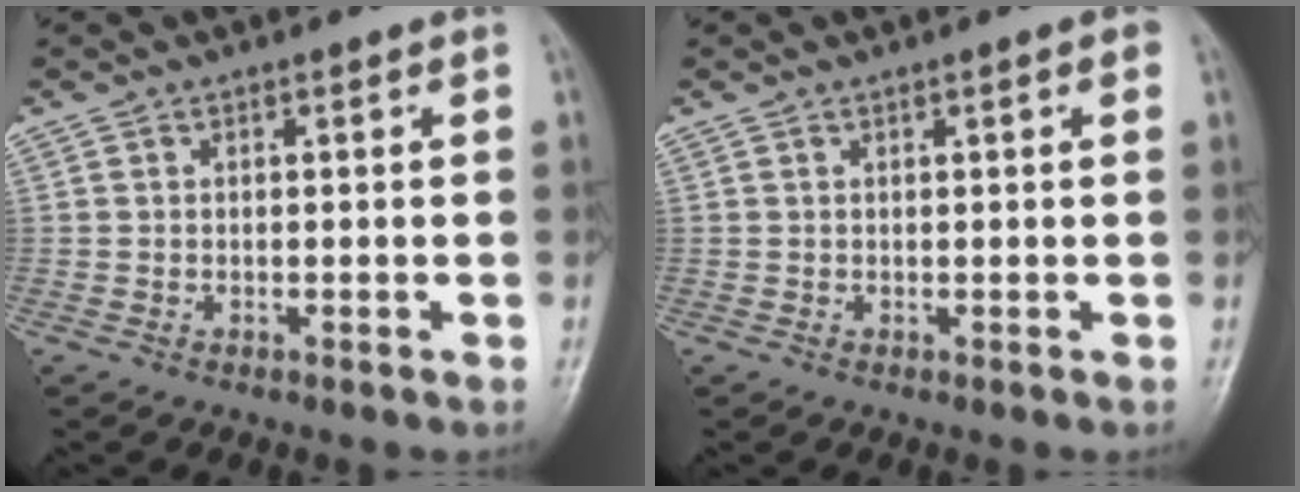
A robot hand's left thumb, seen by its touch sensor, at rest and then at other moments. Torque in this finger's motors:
{"motor_torque": [-0.17, -0.07, -0.28, -0.23, 0.00]}